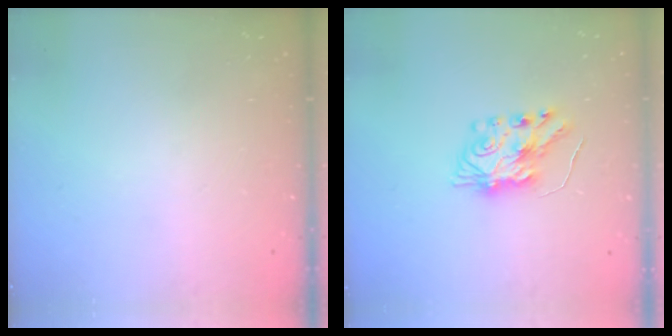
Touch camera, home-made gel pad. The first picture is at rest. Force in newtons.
{"total": 7.3, "press": 7.3, "slide": 0.5}